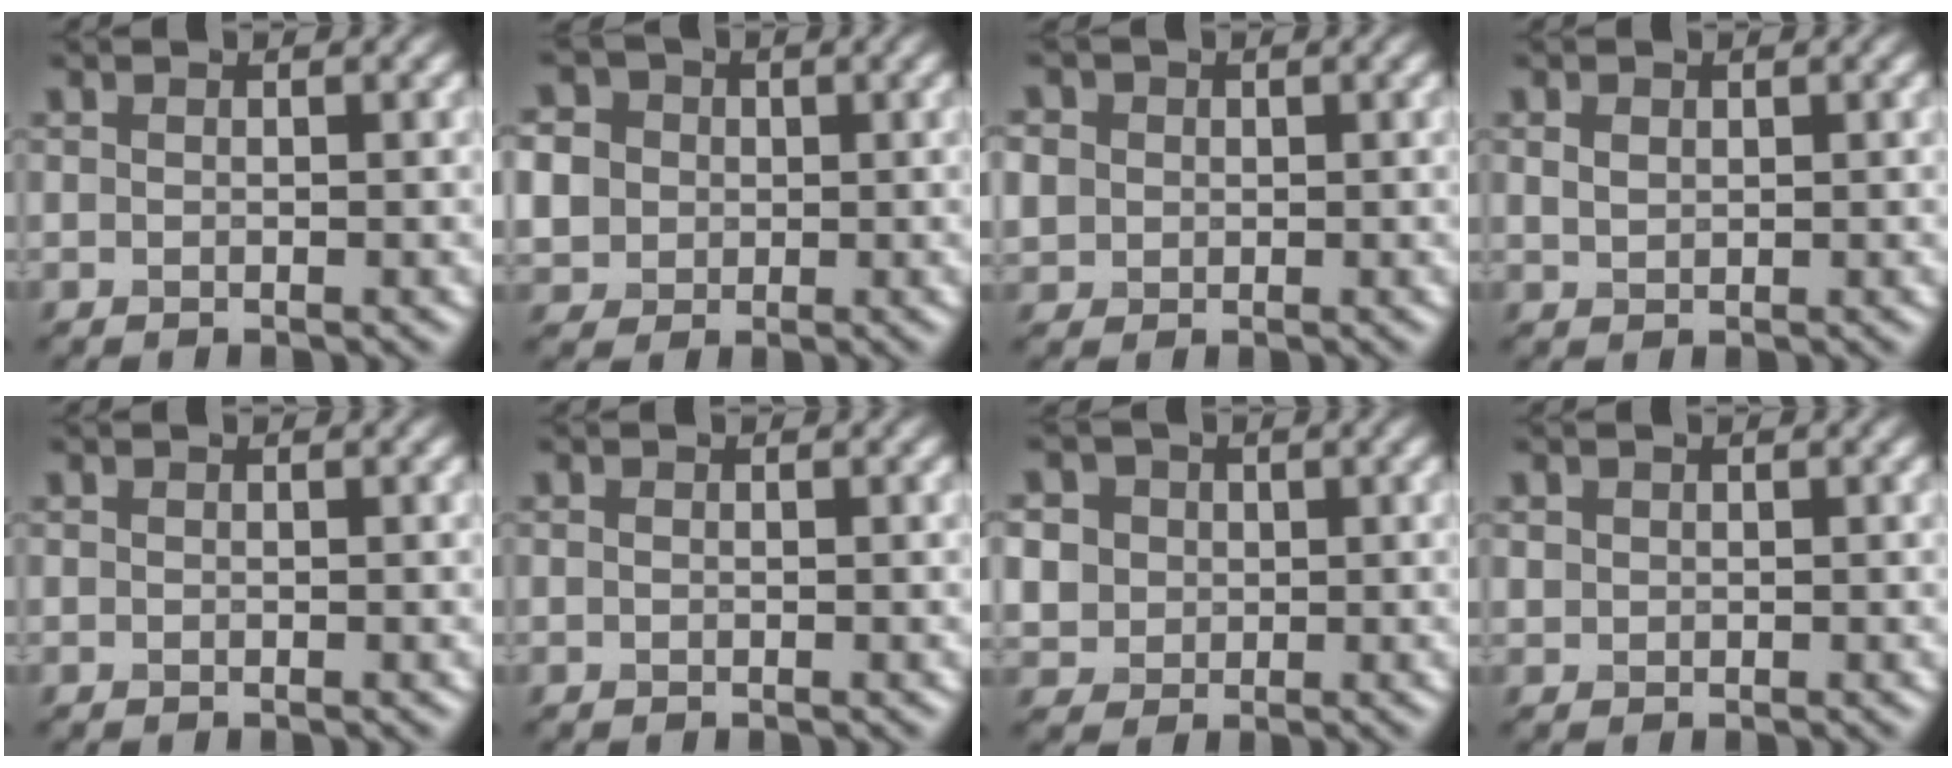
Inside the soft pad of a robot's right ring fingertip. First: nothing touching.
{"total": 7.7, "force": [0.7, 7.0, 3.0], "torque": [-0.079, 0.022, 0.002]}
{"total": 4.3, "force": [0.9, 3.9, 1.8], "torque": [-0.059, 0.021, 0.006]}
{"total": 1.2, "force": [0.5, 0.9, 0.7], "torque": [-0.015, -0.001, 0.012]}
{"total": 0.0}
{"total": 0.0}
{"total": 6.6, "force": [1.9, 5.8, 2.6], "torque": [-0.068, 0.024, 0.022]}
{"total": 0.6, "force": [0.3, 0.6, 0.1], "torque": [0.001, -0.003, 0.009]}